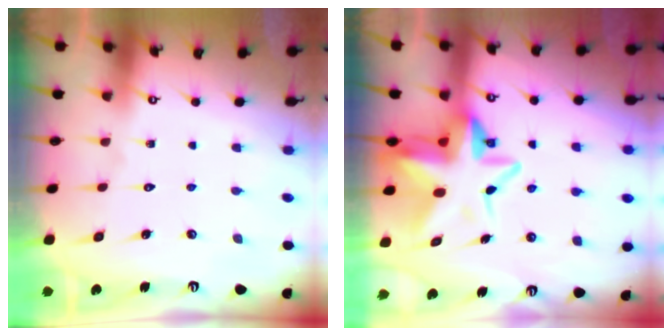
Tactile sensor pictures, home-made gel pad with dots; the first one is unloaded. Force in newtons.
{"total": 11.4, "press": 11.3, "slide": 1.6}